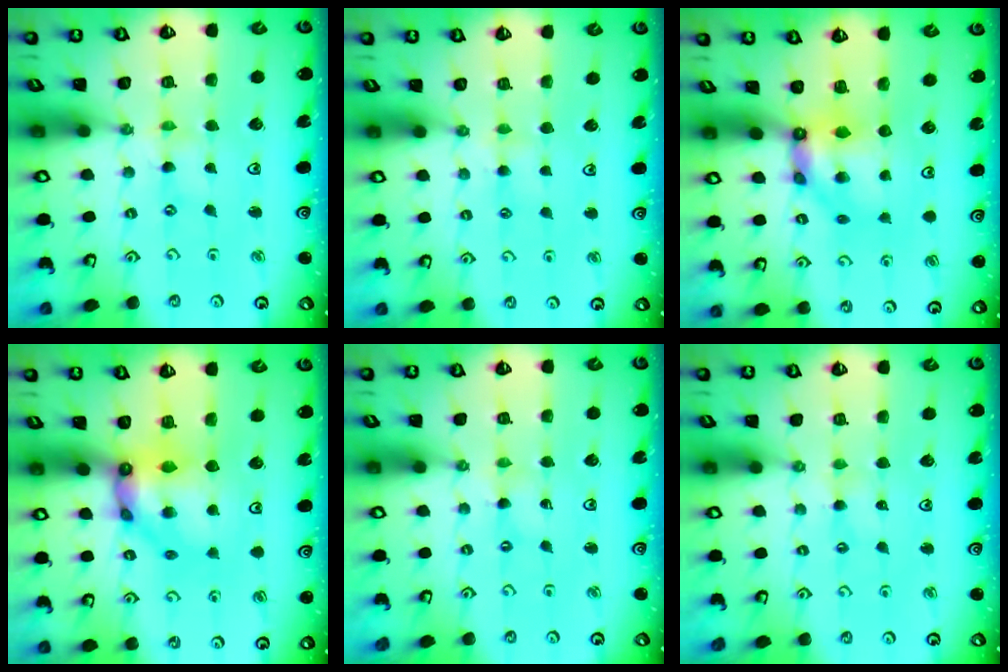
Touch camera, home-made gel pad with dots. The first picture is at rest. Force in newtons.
{"total": 3.9, "press": 3.8, "slide": 0.7}
{"total": 7.7, "press": 7.6, "slide": 0.3}
{"total": 10.9, "press": 10.9, "slide": 1.1}
{"total": 0.0}
{"total": 1.7, "press": 1.6, "slide": 0.4}